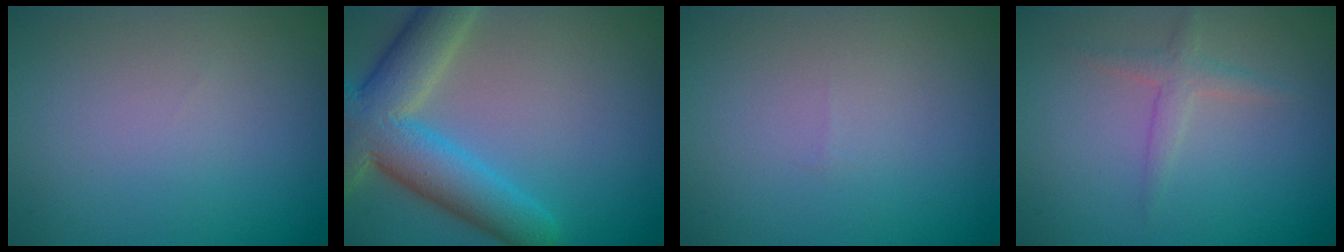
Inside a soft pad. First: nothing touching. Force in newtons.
{"total": 8.9, "press": 8.9, "slide": 0.5}
{"total": 0.0}
{"total": 1.7, "press": 1.7, "slide": 0.1}